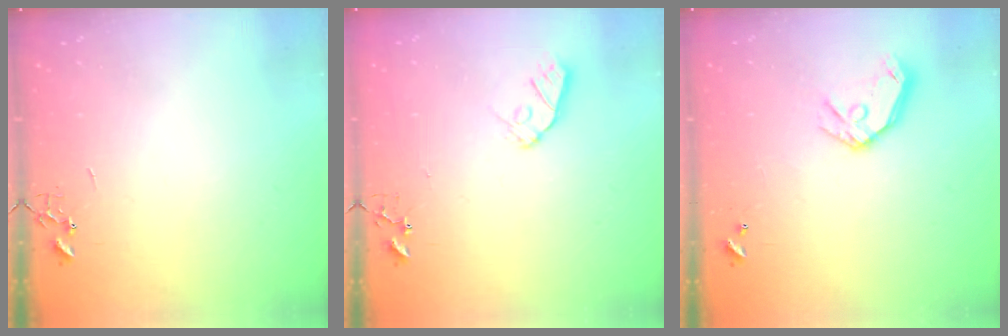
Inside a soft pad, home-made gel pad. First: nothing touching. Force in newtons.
{"total": 7.6, "press": 7.6, "slide": 0.5}
{"total": 11.2, "press": 11.0, "slide": 1.8}